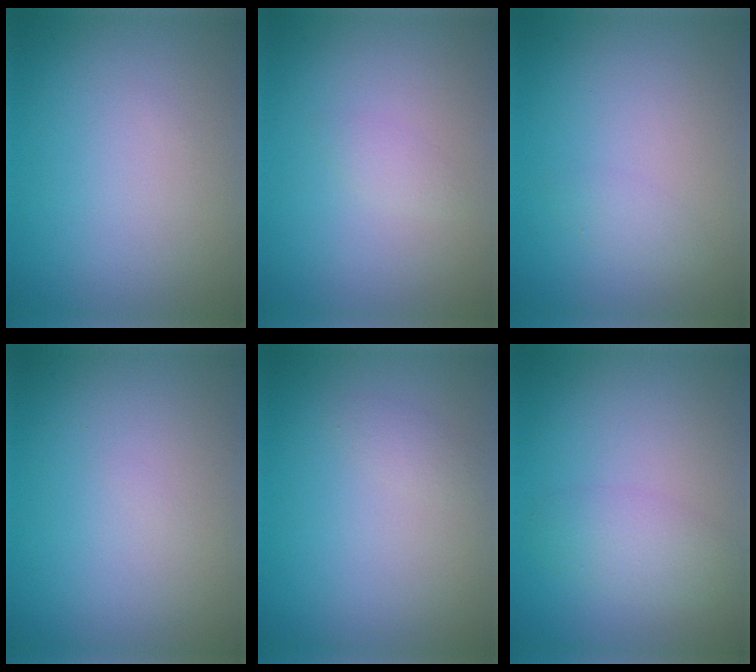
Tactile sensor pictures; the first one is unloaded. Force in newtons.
{"total": 0.9, "press": 0.9, "slide": 0.0}
{"total": 0.9, "press": 0.9, "slide": 0.1}
{"total": 0.0}
{"total": 0.8, "press": 0.8, "slide": 0.0}
{"total": 2.5, "press": 2.5, "slide": 0.1}